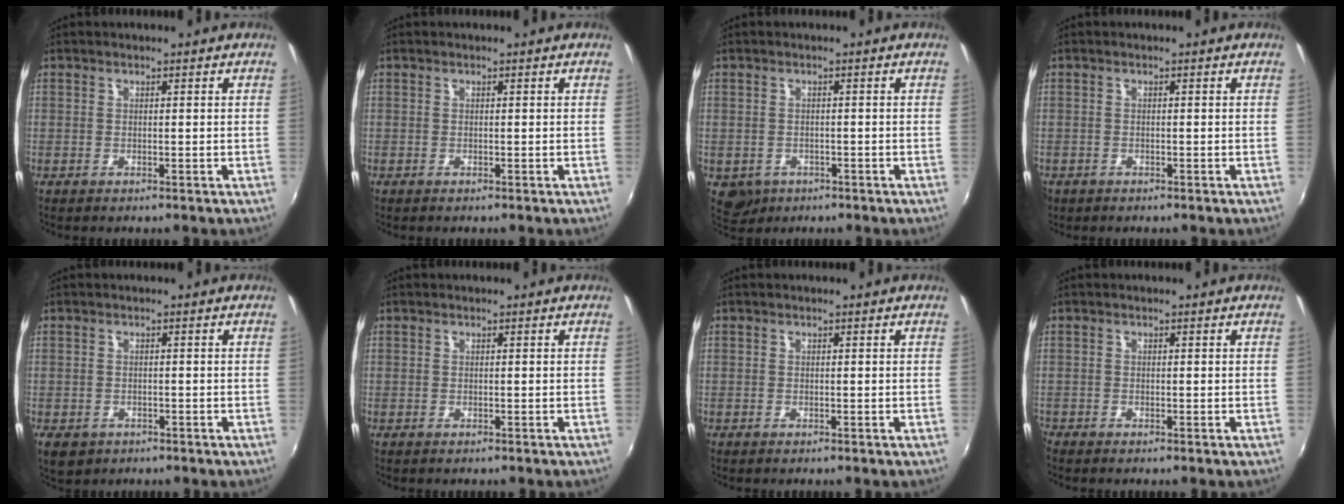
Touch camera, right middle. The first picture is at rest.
{"total": 0.0}
{"total": 3.9, "force": [-1.6, 3.2, 1.4], "torque": [-0.031, -0.006, -0.018]}
{"total": 1.6, "force": [-1.0, 1.1, 0.4], "torque": [-0.014, -0.004, -0.016]}
{"total": 4.6, "force": [-2.3, 3.4, 2.1], "torque": [-0.048, -0.013, -0.032]}
{"total": 0.0}
{"total": 0.0}
{"total": 0.7, "force": [-0.6, 0.1, 0.0], "torque": [-0.001, -0.004, -0.017]}